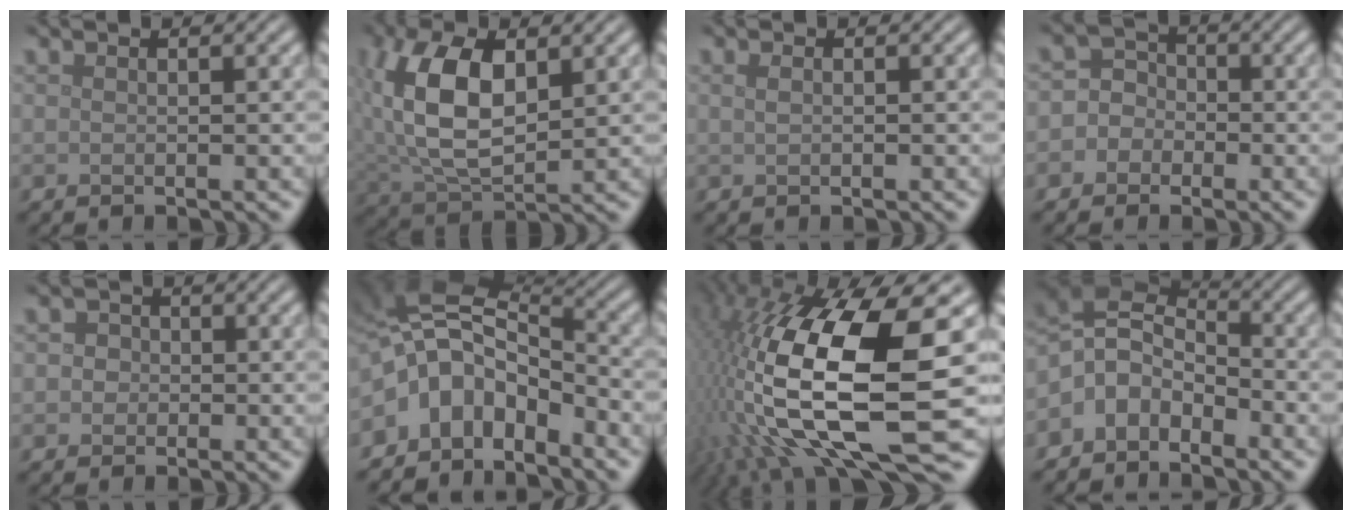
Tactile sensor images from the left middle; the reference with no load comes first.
{"total": 9.0, "force": [1.9, 5.0, 7.2], "torque": [-0.157, 0.006, 0.031]}
{"total": 1.6, "force": [0.5, 0.9, 1.2], "torque": [-0.021, 0.009, 0.000]}
{"total": 4.1, "force": [-1.0, 3.8, 1.1], "torque": [0.008, 0.021, -0.046]}
{"total": 1.9, "force": [0.0, 1.8, 0.7], "torque": [0.007, 0.003, -0.014]}
{"total": 7.2, "force": [-3.1, 4.7, 4.5], "torque": [-0.062, 0.009, -0.071]}
{"total": 18.4, "force": [-1.1, 6.9, 17.0], "torque": [-0.347, -0.020, -0.008]}
{"total": 4.8, "force": [-2.5, 3.2, 2.5], "torque": [-0.047, 0.004, -0.066]}